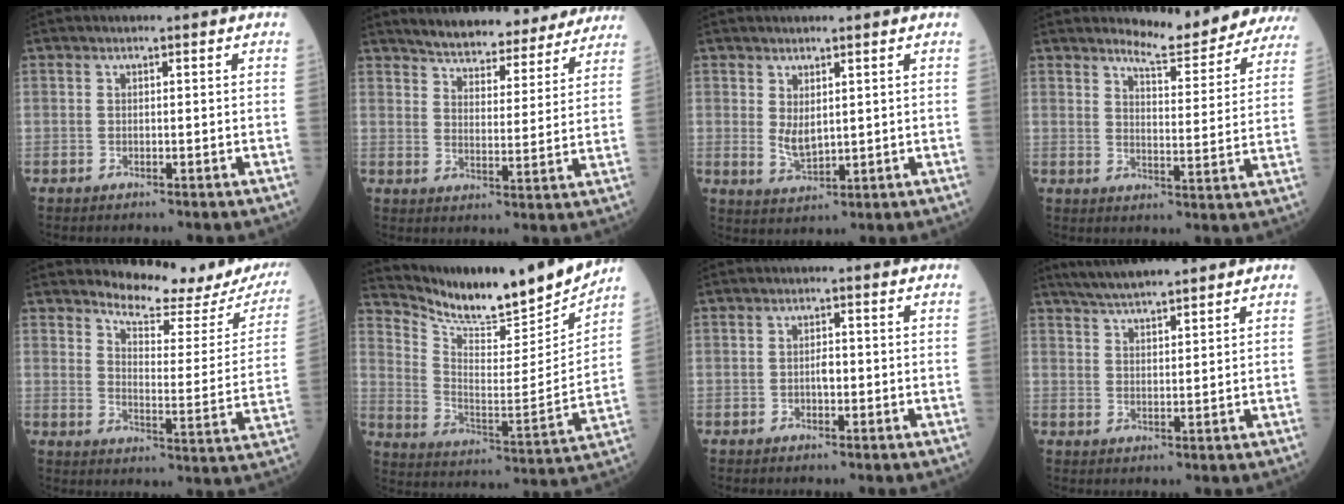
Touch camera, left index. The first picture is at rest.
{"total": 19.9, "force": [18.3, 4.9, 6.1], "torque": [-0.071, -0.005, 0.230]}
{"total": 3.6, "force": [1.2, 1.6, 3.0], "torque": [-0.065, -0.003, 0.034]}
{"total": 13.4, "force": [12.9, 1.7, 3.2], "torque": [-0.032, -0.052, 0.144]}
{"total": 16.6, "force": [15.3, 2.9, 5.8], "torque": [-0.062, -0.072, 0.175]}
{"total": 17.9, "force": [17.0, 1.1, 5.5], "torque": [-0.118, -0.052, 0.266]}
{"total": 1.6, "force": [-0.4, 0.8, 1.3], "torque": [-0.020, 0.004, -0.007]}
{"total": 8.1, "force": [7.1, 0.5, 3.8], "torque": [-0.066, 0.028, 0.118]}